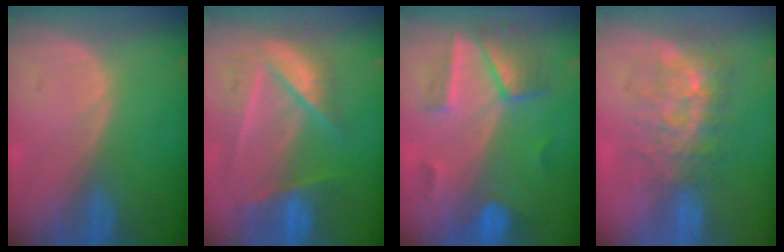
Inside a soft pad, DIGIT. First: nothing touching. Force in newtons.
{"total": 9.0, "press": 8.1, "slide": 3.8}
{"total": 6.6, "press": 6.4, "slide": 1.6}
{"total": 8.7, "press": 7.5, "slide": 4.4}